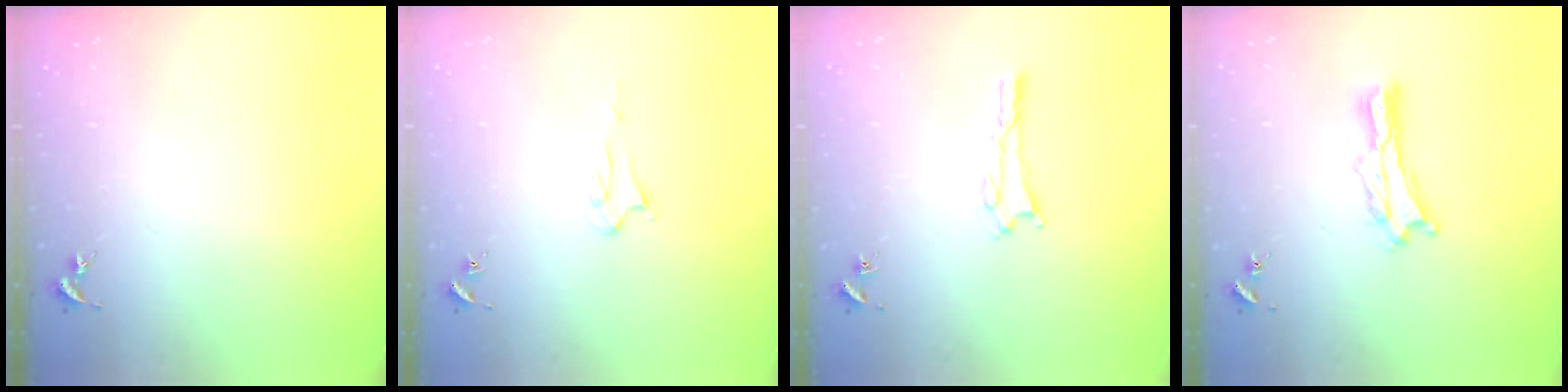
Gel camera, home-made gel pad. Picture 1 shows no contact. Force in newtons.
{"total": 1.9, "press": 1.9, "slide": 0.1}
{"total": 1.6, "press": 1.6, "slide": 0.1}
{"total": 1.8, "press": 1.8, "slide": 0.2}